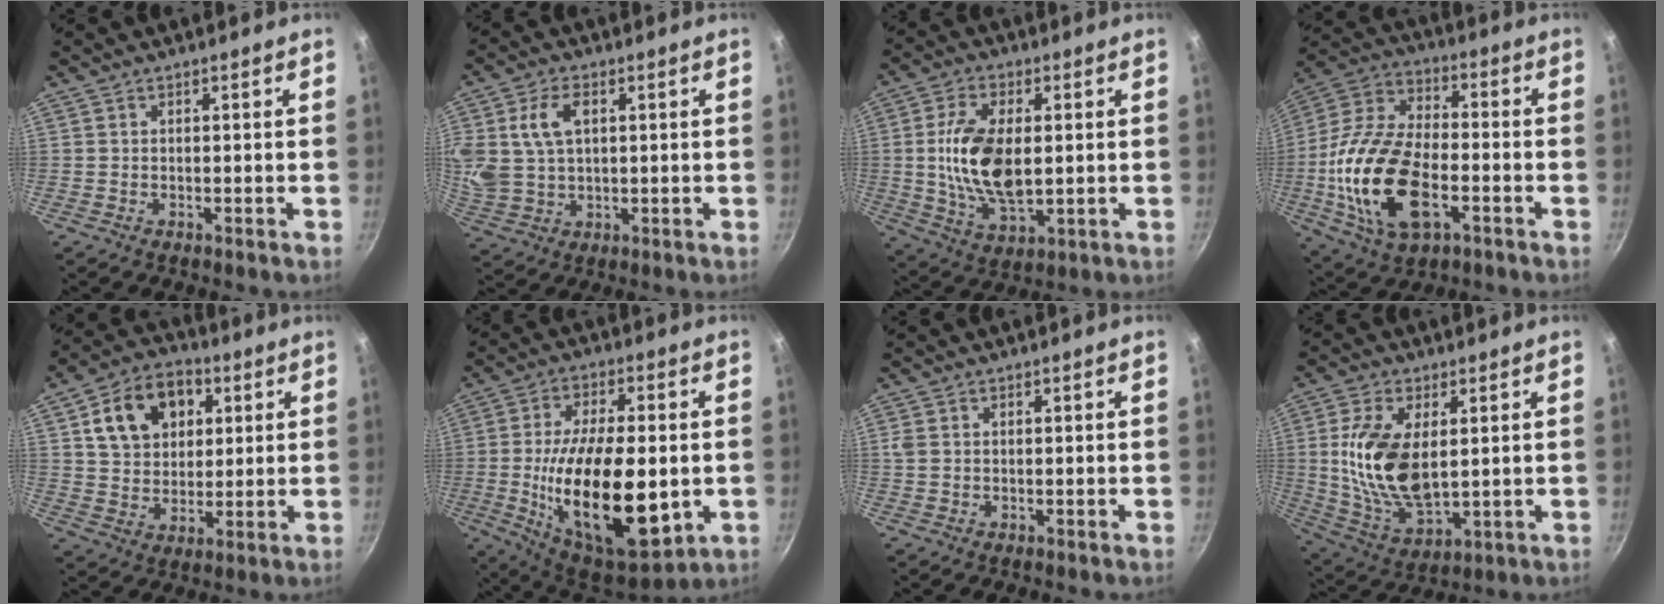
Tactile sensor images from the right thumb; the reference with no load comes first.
{"total": 12.4, "force": [3.1, 8.5, 8.5], "torque": [-0.171, 0.004, 0.064]}
{"total": 14.0, "force": [0.8, 7.4, 11.9], "torque": [-0.222, -0.003, 0.018]}
{"total": 21.9, "force": [-5.3, 12.1, 17.5], "torque": [-0.340, 0.026, -0.101]}
{"total": 14.4, "force": [4.7, 10.7, 8.4], "torque": [-0.116, 0.006, 0.076]}
{"total": 25.0, "force": [-3.4, 11.1, 22.1], "torque": [-0.366, -0.003, -0.046]}
{"total": 1.4, "force": [0.3, 1.2, 0.8], "torque": [-0.016, 0.003, 0.006]}
{"total": 15.9, "force": [2.2, 8.5, 13.3], "torque": [-0.252, -0.017, 0.051]}